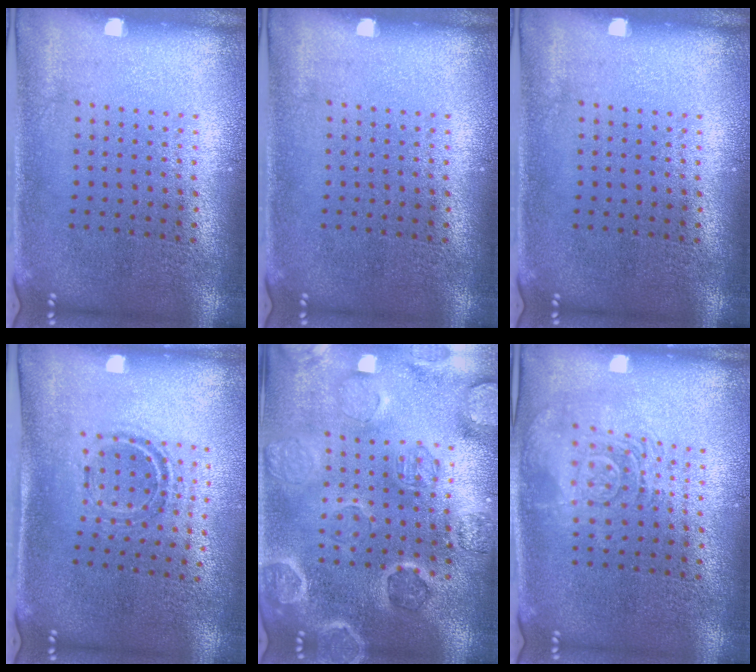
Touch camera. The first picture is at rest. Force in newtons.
{"total": 0.0}
{"total": 0.0}
{"total": 1.0, "press": 0.9, "slide": 0.3}
{"total": 2.6, "press": 2.6, "slide": 0.2}
{"total": 2.6, "press": 2.6, "slide": 0.4}